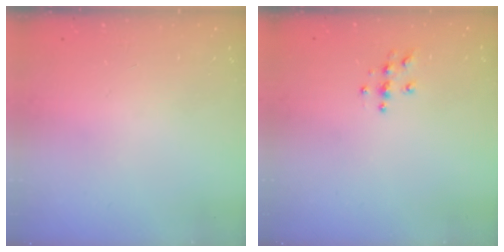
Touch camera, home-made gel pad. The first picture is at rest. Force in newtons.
{"total": 3.9, "press": 3.9, "slide": 0.1}